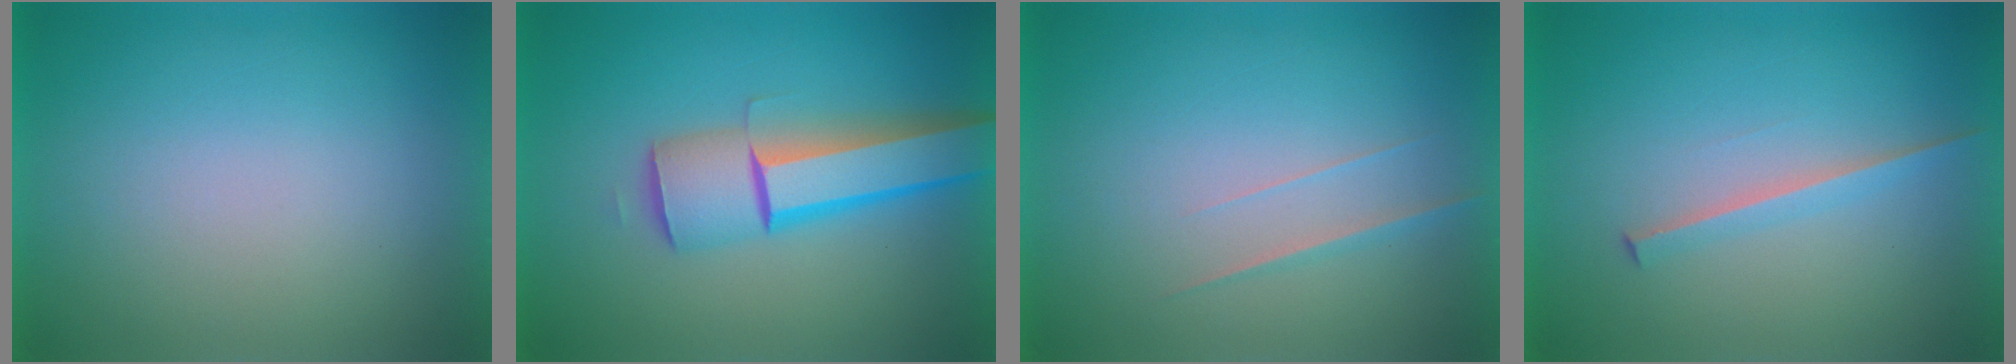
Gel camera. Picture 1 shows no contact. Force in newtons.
{"total": 5.9}
{"total": 1.5}
{"total": 1.8}